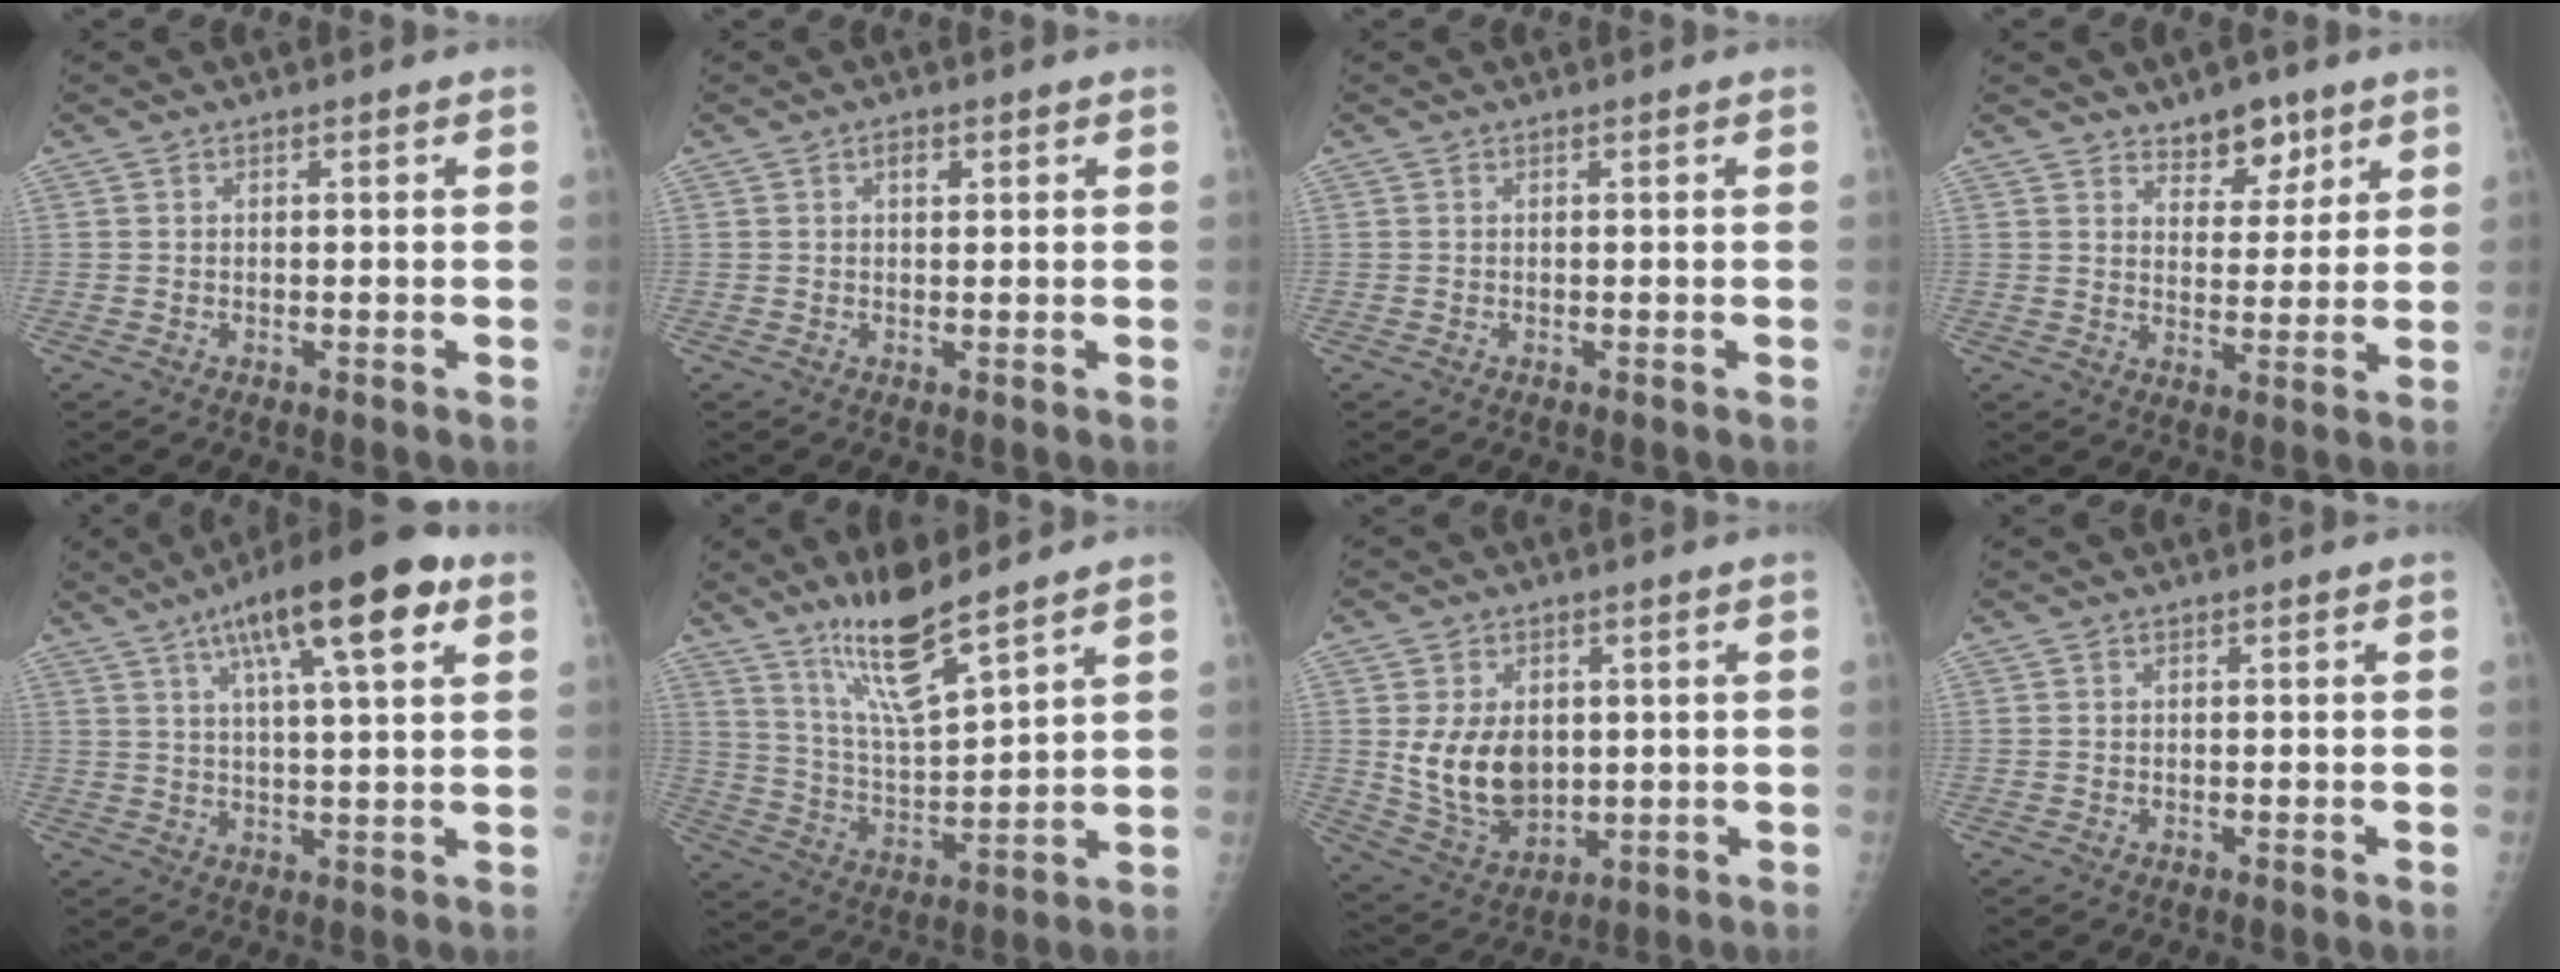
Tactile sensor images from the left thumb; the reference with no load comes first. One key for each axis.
{"total": 1.4, "fx": 0.6, "fy": 0.9, "fz": 1.0, "tx": -0.007, "ty": 0.000, "tz": 0.008}
{"total": 0.0}
{"total": 6.7, "fx": 4.6, "fy": 3.8, "fz": 2.9, "tx": -0.008, "ty": -0.030, "tz": 0.071}
{"total": 15.2, "fx": 7.2, "fy": 3.4, "fz": 12.9, "tx": -0.193, "ty": -0.004, "tz": 0.108}
{"total": 12.6, "fx": 9.3, "fy": 1.8, "fz": 8.2, "tx": -0.146, "ty": -0.066, "tz": 0.184}
{"total": 11.4, "fx": 1.1, "fy": 8.0, "fz": 8.0, "tx": -0.113, "ty": -0.017, "tz": 0.041}
{"total": 0.0}